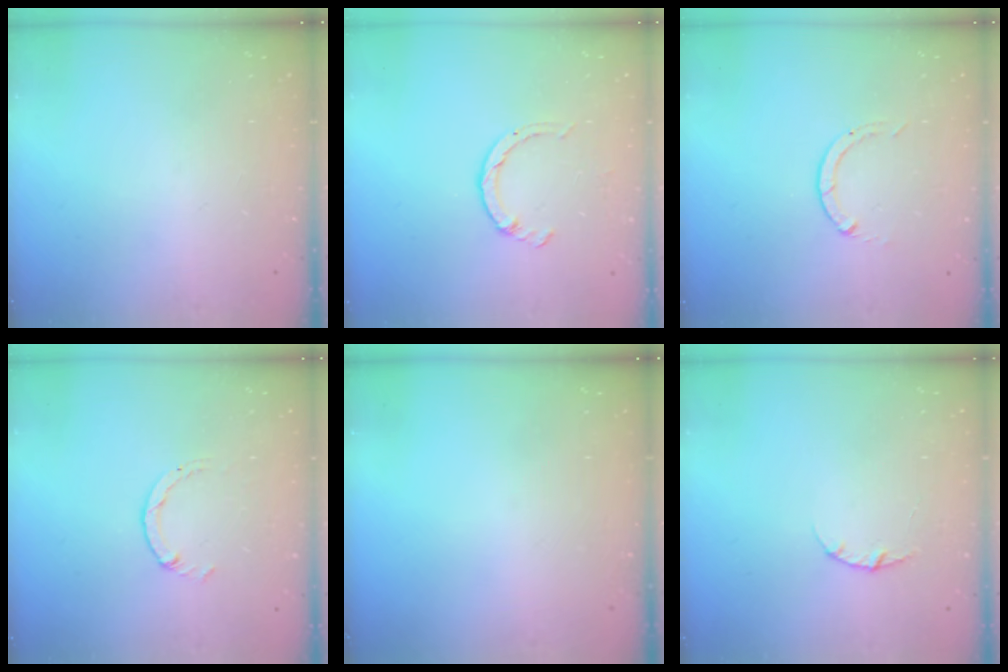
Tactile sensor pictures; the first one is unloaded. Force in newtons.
{"total": 2.6, "press": 2.6, "slide": 0.4}
{"total": 0.0}
{"total": 1.1, "press": 1.1, "slide": 0.2}
{"total": 0.0}
{"total": 2.8, "press": 2.8, "slide": 0.4}